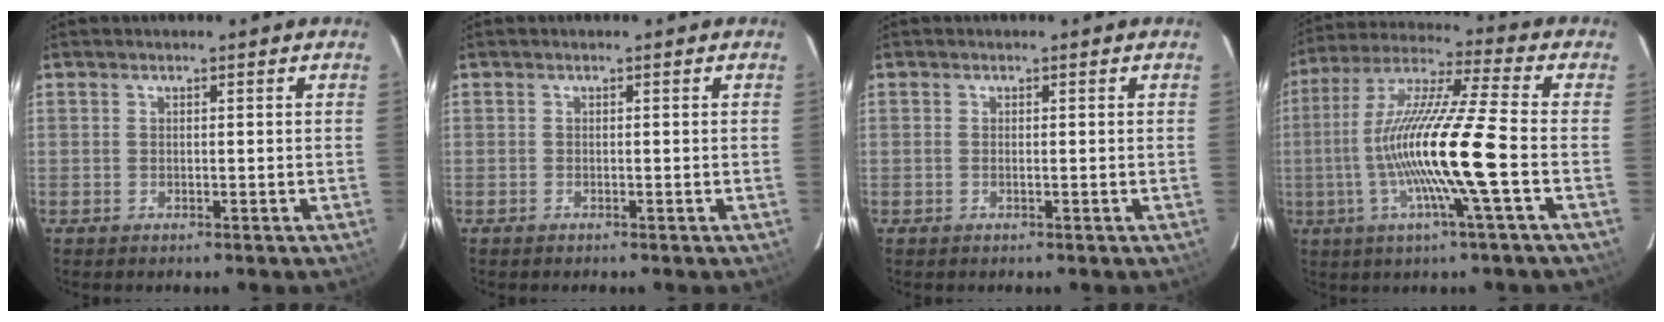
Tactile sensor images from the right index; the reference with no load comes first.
{"total": 0.0}
{"total": 0.0}
{"total": 17.3, "force": [-3.6, -0.8, 16.9], "torque": [-0.323, -0.004, -0.070]}